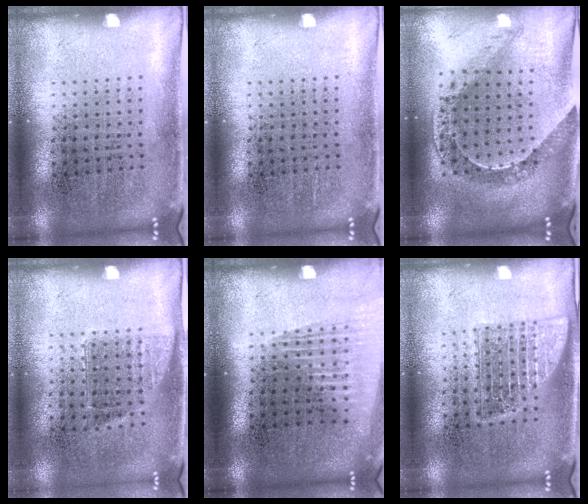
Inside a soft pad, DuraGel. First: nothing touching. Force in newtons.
{"total": 0.0}
{"total": 0.7, "press": 0.7, "slide": 0.1}
{"total": 0.9, "press": 0.7, "slide": 0.5}
{"total": 1.4, "press": 1.3, "slide": 0.6}
{"total": 2.5, "press": 2.4, "slide": 0.3}